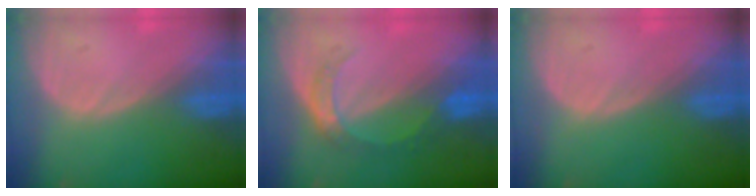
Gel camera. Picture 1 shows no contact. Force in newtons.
{"total": 5.2, "press": 4.7, "slide": 2.3}
{"total": 0.0}